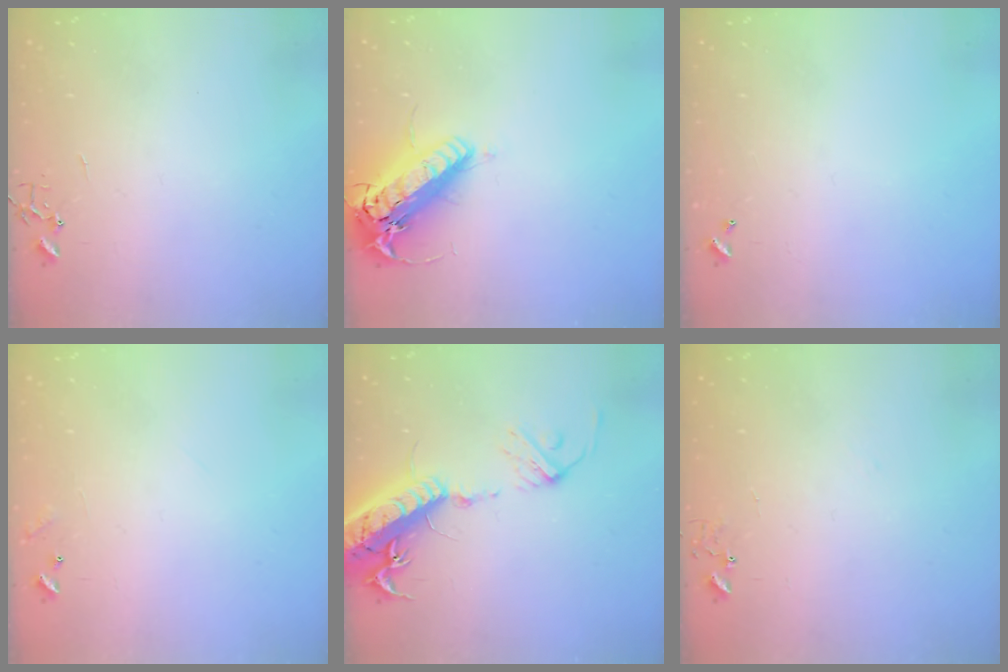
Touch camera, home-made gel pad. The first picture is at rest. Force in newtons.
{"total": 19.5, "press": 19.1, "slide": 3.7}
{"total": 0.0}
{"total": 6.9, "press": 6.9, "slide": 0.4}
{"total": 20.6, "press": 20.2, "slide": 4.3}
{"total": 6.8, "press": 6.8, "slide": 0.6}